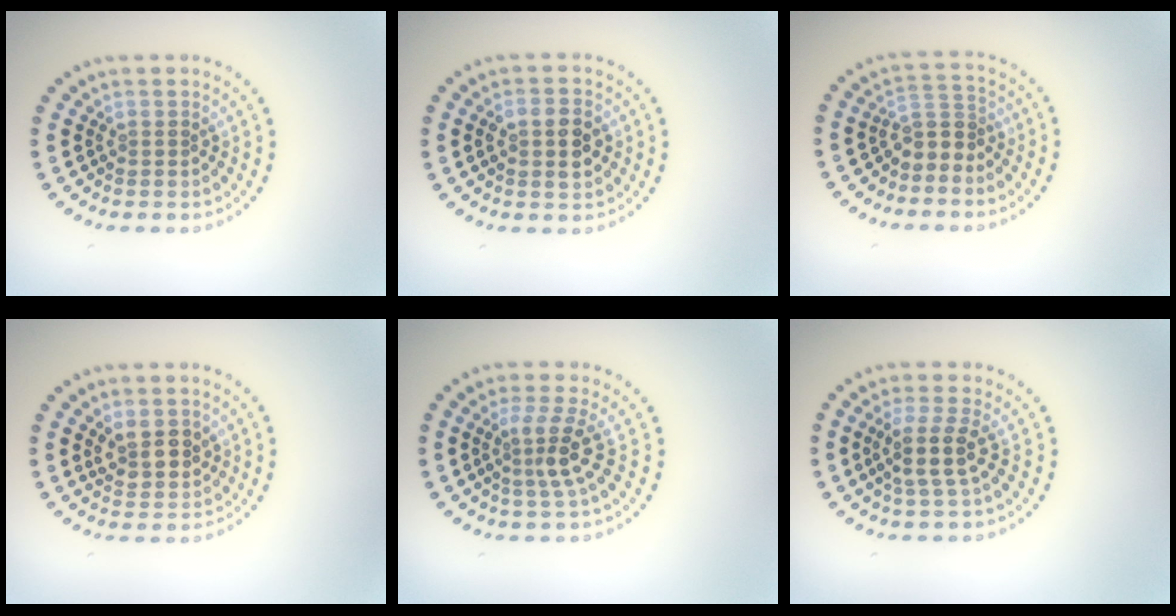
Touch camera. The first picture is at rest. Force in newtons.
{"total": 3.0, "press": 3.0, "slide": 0.2}
{"total": 2.5, "press": 1.9, "slide": 1.6}
{"total": 2.8, "press": 2.6, "slide": 1.1}
{"total": 3.1, "press": 2.2, "slide": 2.1}
{"total": 2.9, "press": 2.3, "slide": 1.6}